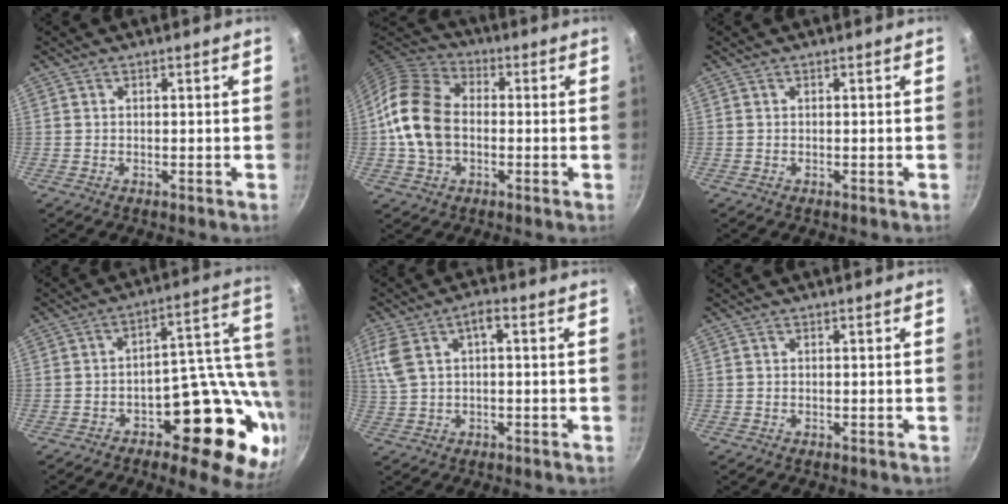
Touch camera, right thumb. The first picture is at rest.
{"total": 13.8, "force": [-0.9, 9.8, 9.6], "torque": [-0.162, 0.025, -0.032]}
{"total": 0.0}
{"total": 20.3, "force": [-6.5, 11.2, 15.6], "torque": [-0.122, 0.046, -0.087]}
{"total": 7.3, "force": [1.4, 3.5, 6.2], "torque": [-0.127, 0.016, 0.025]}
{"total": 0.0}